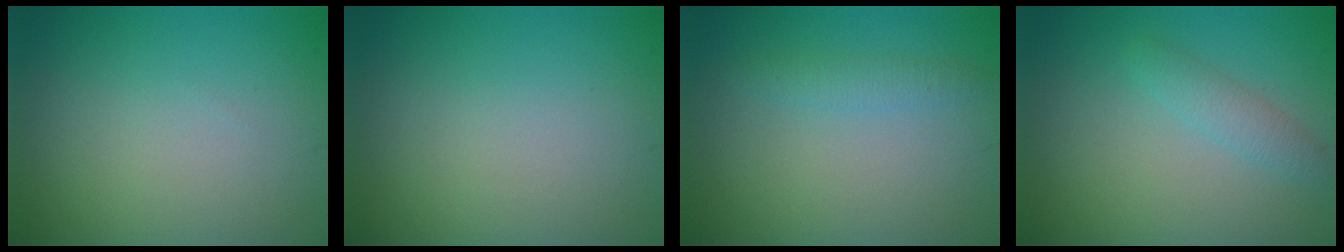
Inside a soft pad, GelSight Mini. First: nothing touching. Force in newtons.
{"total": 0.0}
{"total": 1.4, "press": 1.4, "slide": 0.1}
{"total": 1.8, "press": 1.8, "slide": 0.1}